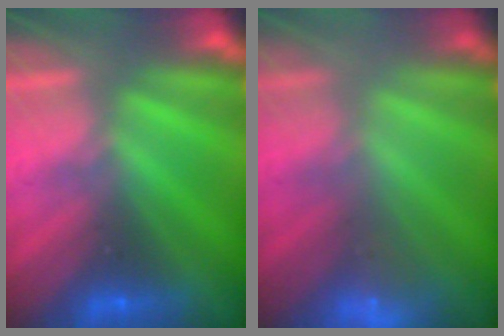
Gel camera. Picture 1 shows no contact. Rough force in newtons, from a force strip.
{"total": 2.3}